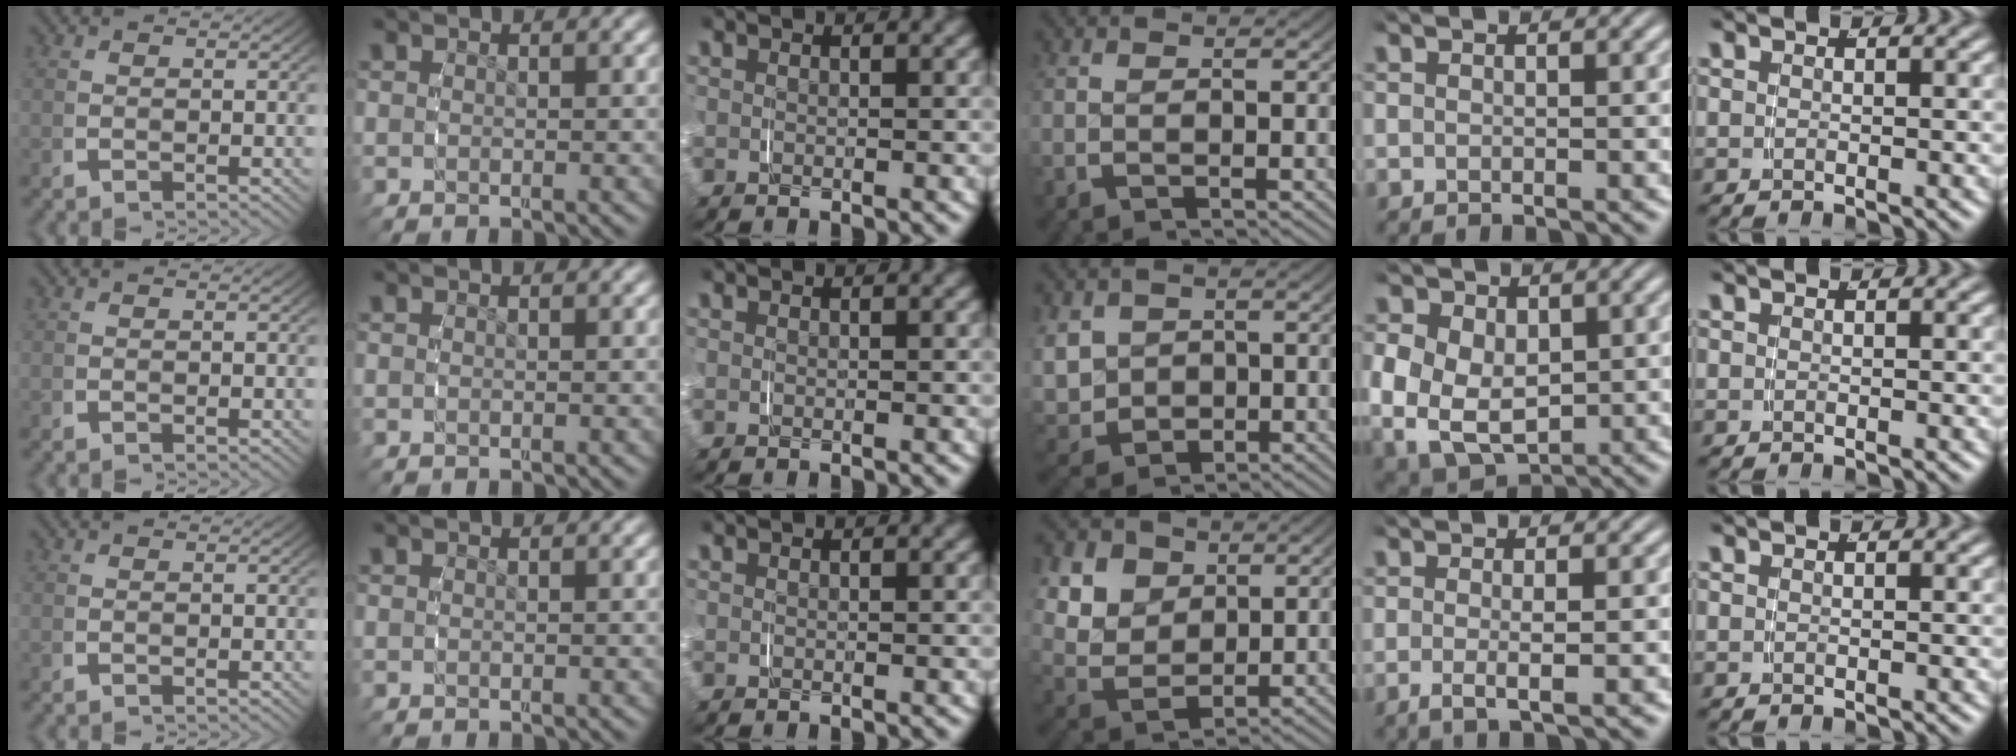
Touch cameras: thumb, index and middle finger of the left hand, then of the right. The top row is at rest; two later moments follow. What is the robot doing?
{"motion": "grasp_and_lifting", "object": "pen bag"}